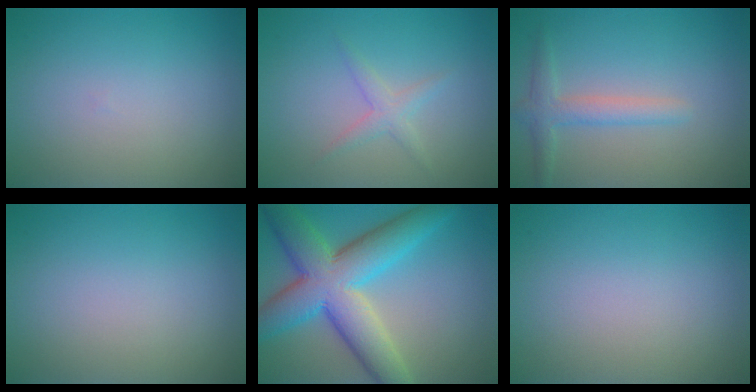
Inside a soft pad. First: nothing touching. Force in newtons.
{"total": 1.6, "press": 1.6, "slide": 0.1}
{"total": 2.4, "press": 2.4, "slide": 0.1}
{"total": 0.0}
{"total": 10.6, "press": 10.6, "slide": 0.4}
{"total": 0.0}